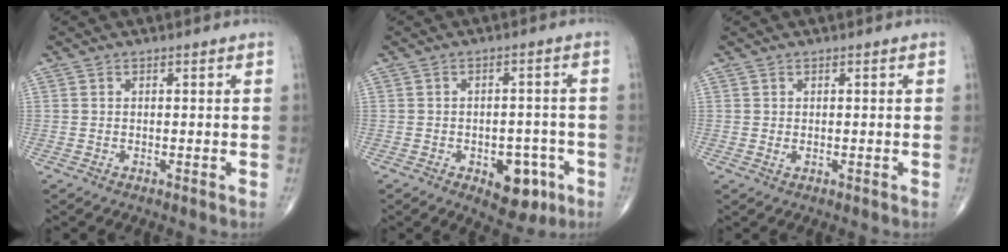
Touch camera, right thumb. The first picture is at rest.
{"total": 8.0, "force": [-3.6, 4.7, 5.5], "torque": [-0.038, 0.021, -0.039]}
{"total": 0.5, "force": [0.0, 0.3, 0.4], "torque": [-0.008, 0.002, 0.003]}